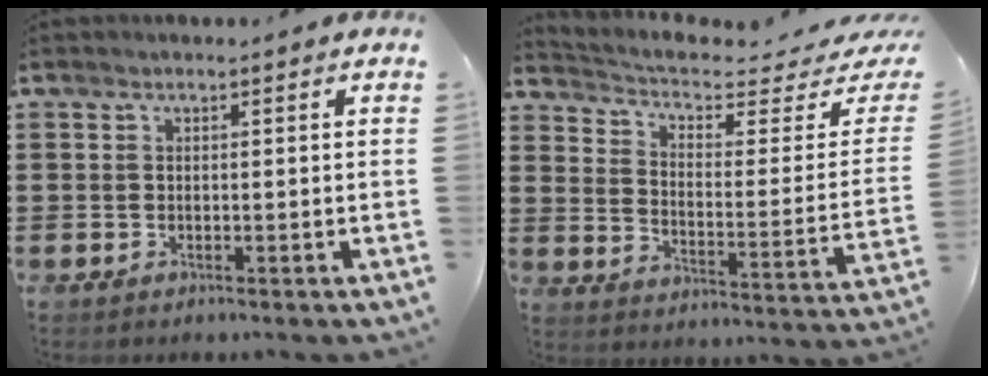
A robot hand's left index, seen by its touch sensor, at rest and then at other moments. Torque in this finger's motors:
{"motor_torque": [1.07, -1.06, 0.12, 0.00]}